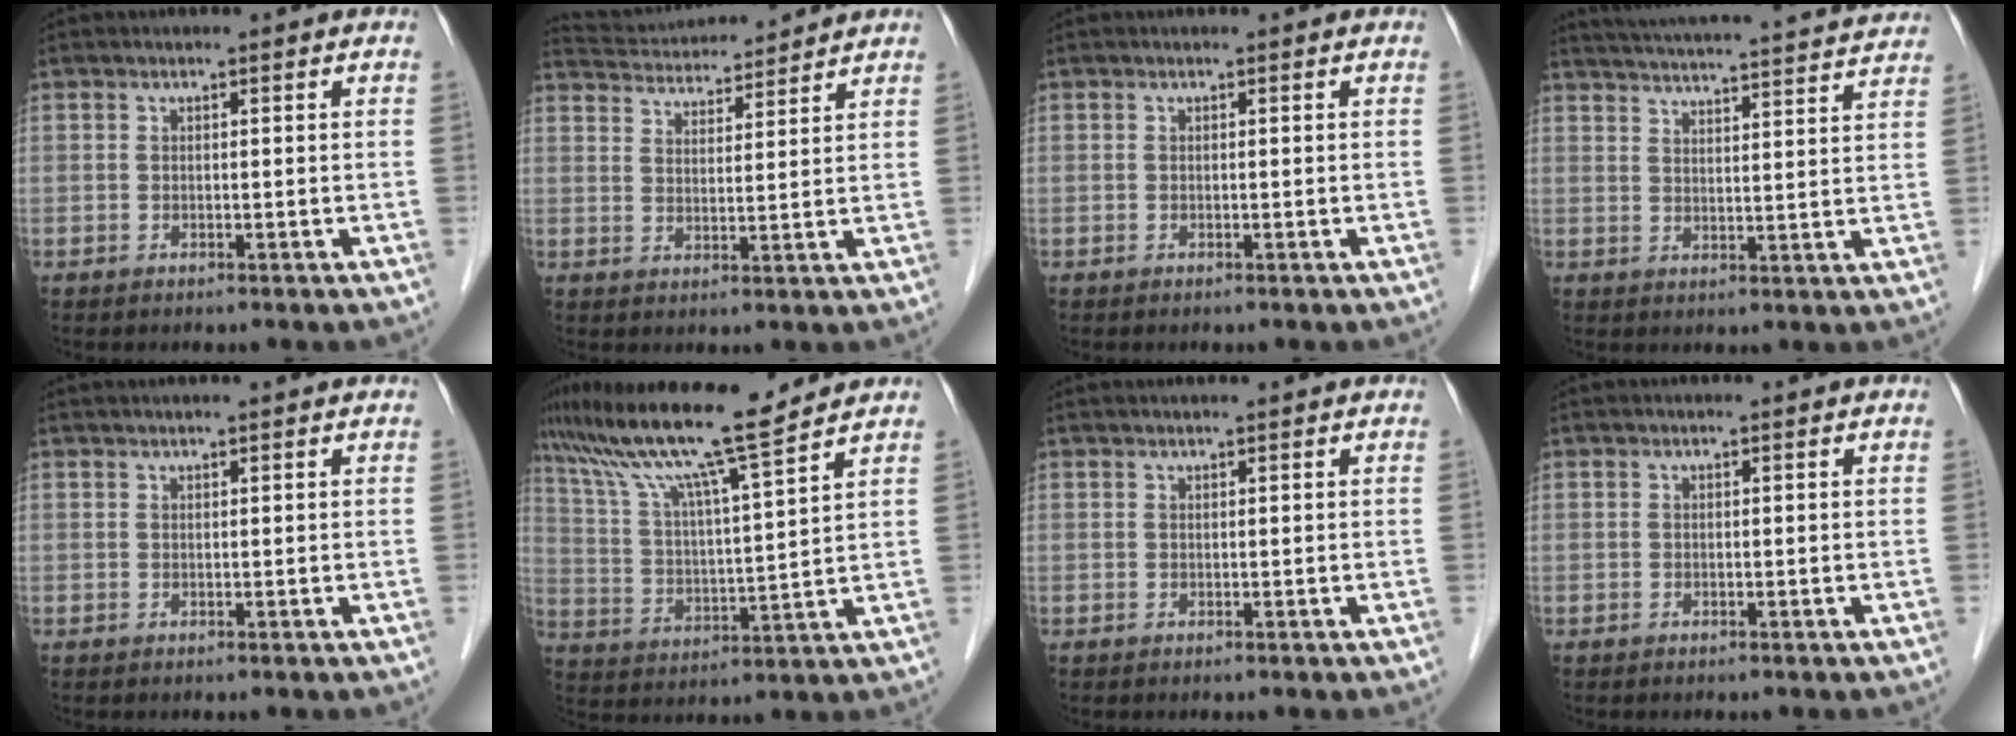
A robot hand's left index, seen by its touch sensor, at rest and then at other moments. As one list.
[{"total": 11.4, "force": [11.0, 0.9, 2.7], "torque": [-0.058, 0.024, 0.176]}, {"total": 0.0}, {"total": 24.4, "force": [23.0, 1.1, 8.1], "torque": [-0.134, -0.012, 0.294]}, {"total": 2.8, "force": [2.5, 0.1, 1.3], "torque": [-0.013, 0.028, 0.035]}, {"total": 16.3, "force": [13.4, -0.3, 9.3], "torque": [-0.173, 0.015, 0.231]}, {"total": 2.0, "force": [1.9, 0.0, 0.8], "torque": [-0.007, 0.022, 0.027]}, {"total": 0.0}]